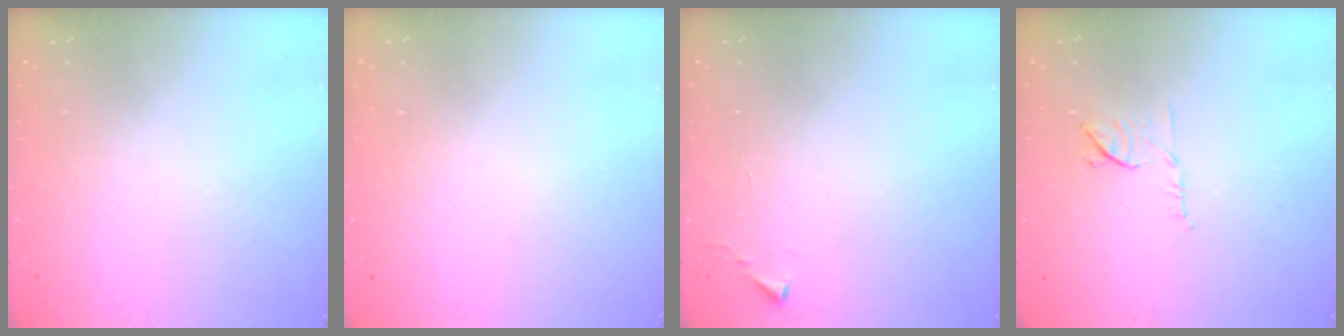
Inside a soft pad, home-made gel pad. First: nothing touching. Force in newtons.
{"total": 1.5, "press": 1.5, "slide": 0.1}
{"total": 2.7, "press": 2.7, "slide": 0.5}
{"total": 7.8, "press": 7.8, "slide": 0.9}